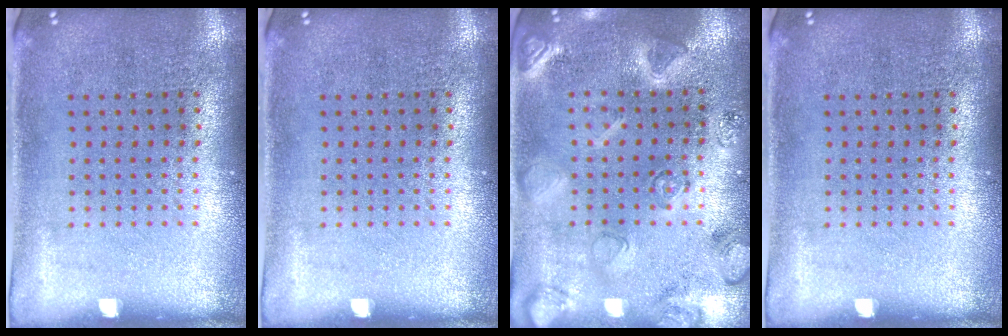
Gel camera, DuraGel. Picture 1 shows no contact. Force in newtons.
{"total": 0.0}
{"total": 2.7, "press": 2.7, "slide": 0.4}
{"total": 0.0}